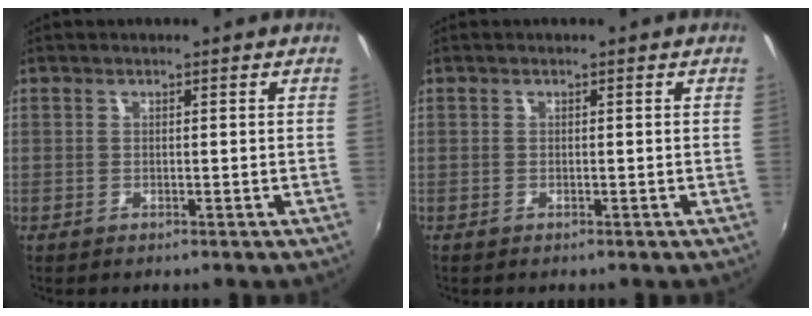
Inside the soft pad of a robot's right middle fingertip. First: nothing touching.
{"total": 0.0}